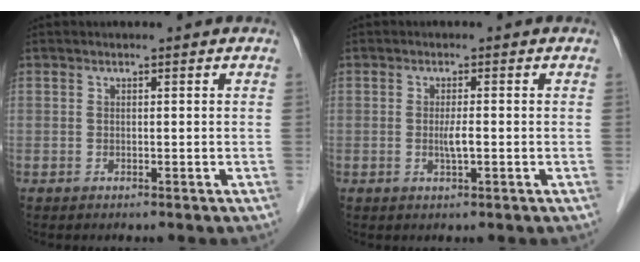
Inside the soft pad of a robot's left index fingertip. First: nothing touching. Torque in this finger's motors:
{"motor_torque": [0.36, 0.02, 0.03, 0.03]}